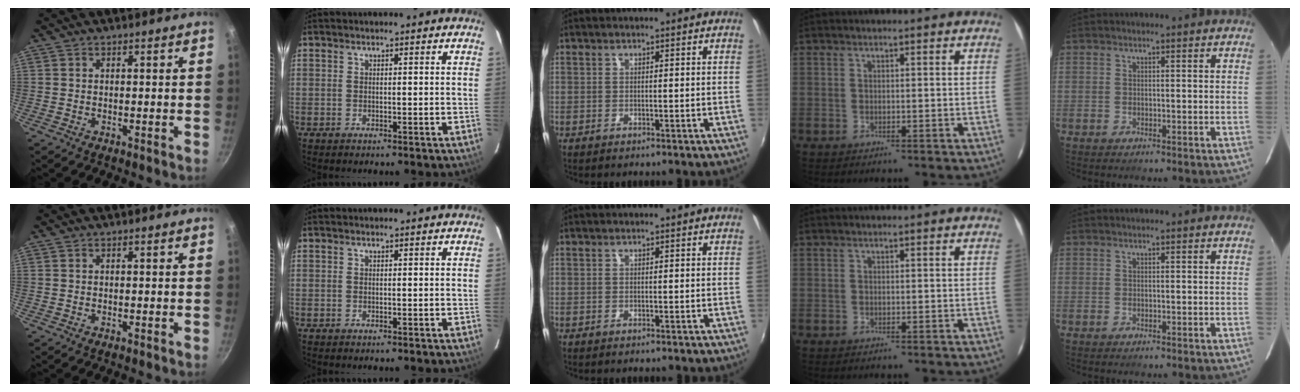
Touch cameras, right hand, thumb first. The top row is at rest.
{}